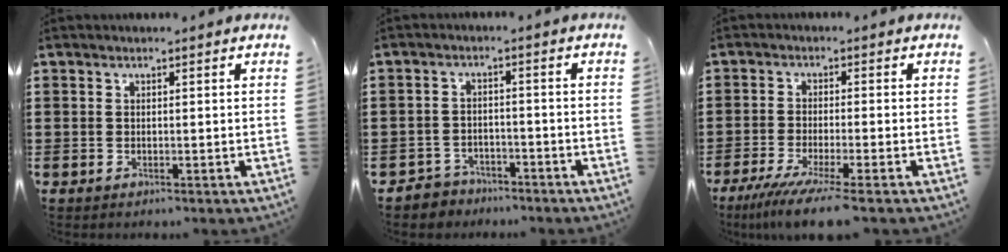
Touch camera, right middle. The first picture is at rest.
{"total": 3.0, "force": [-2.8, 1.0, -0.2], "torque": [-0.005, 0.002, -0.062]}
{"total": 5.5, "force": [-4.0, -0.3, 3.8], "torque": [-0.082, -0.025, -0.076]}